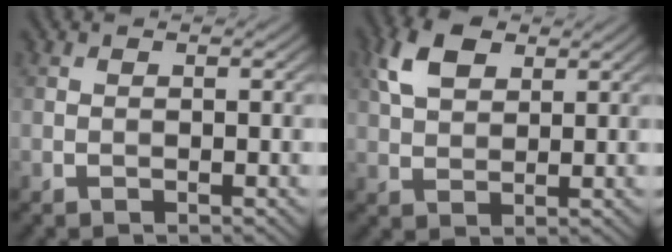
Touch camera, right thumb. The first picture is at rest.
{"total": 6.1, "force": [2.8, 3.6, 4.1], "torque": [-0.097, 0.011, 0.051]}